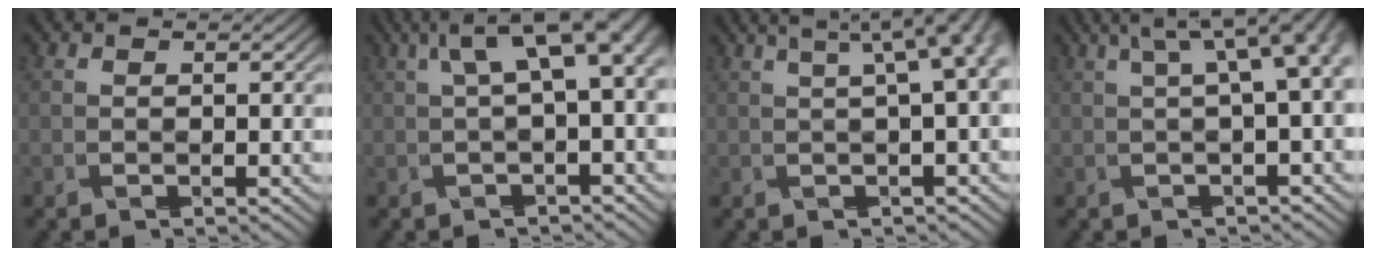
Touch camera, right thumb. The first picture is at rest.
{"total": 8.5, "force": [2.3, 2.9, 7.7], "torque": [-0.139, 0.016, 0.040]}
{"total": 9.8, "force": [2.6, 2.8, 9.1], "torque": [-0.128, 0.032, 0.036]}
{"total": 9.8, "force": [2.6, 3.0, 9.0], "torque": [-0.139, 0.027, 0.040]}